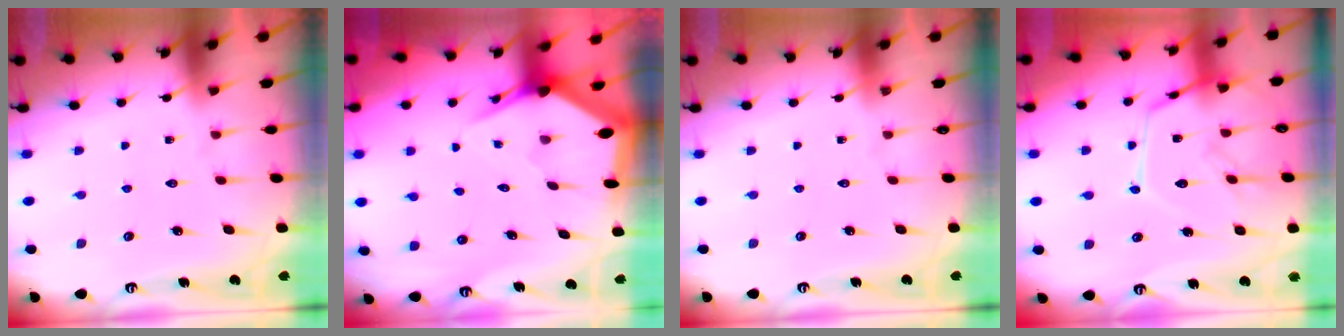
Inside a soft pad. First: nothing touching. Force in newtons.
{"total": 3.3, "press": 3.3, "slide": 0.4}
{"total": 0.0}
{"total": 15.6, "press": 15.5, "slide": 1.3}